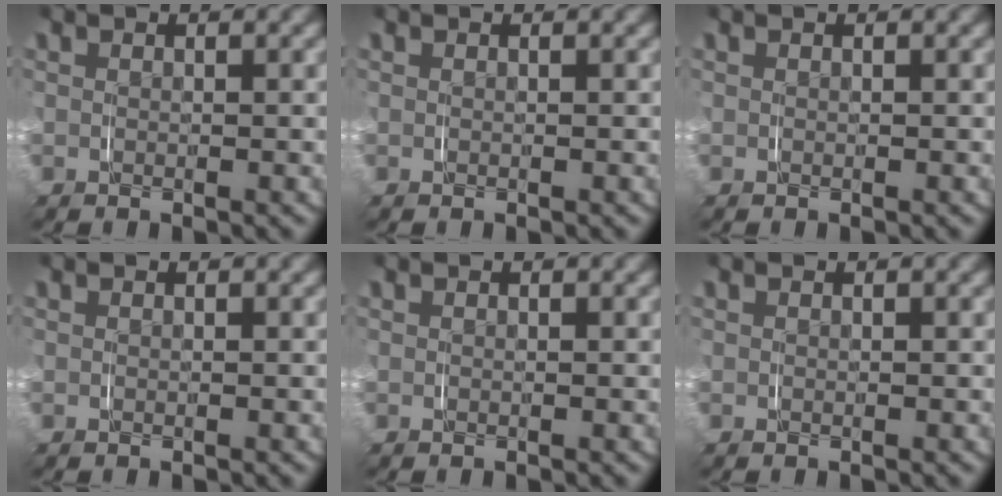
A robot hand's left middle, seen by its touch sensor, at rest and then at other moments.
{"total": 0.0}
{"total": 0.0}
{"total": 0.0}
{"total": 0.0}
{"total": 0.0}